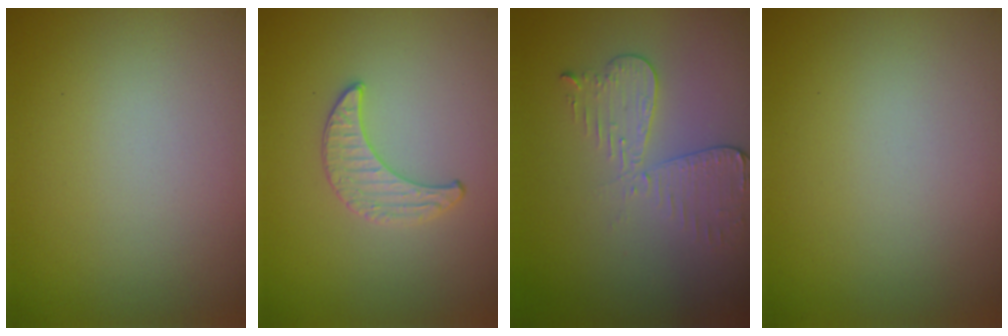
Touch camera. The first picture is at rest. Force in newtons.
{"total": 1.3, "press": 1.3, "slide": 0.2}
{"total": 3.0, "press": 2.7, "slide": 1.2}
{"total": 0.0}